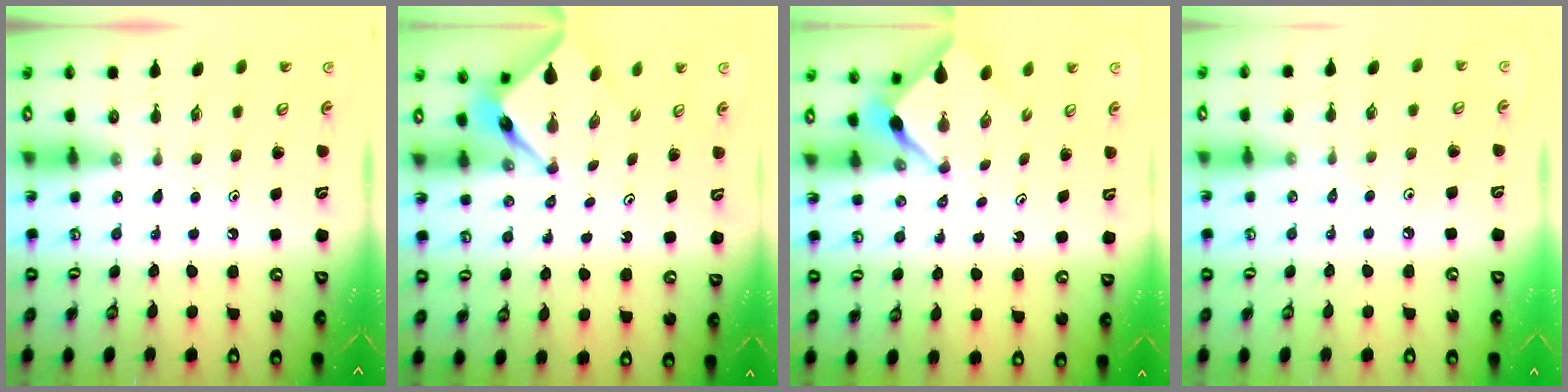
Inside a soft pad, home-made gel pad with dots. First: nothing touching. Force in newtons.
{"total": 3.5, "press": 3.5, "slide": 0.3}
{"total": 2.6, "press": 2.6, "slide": 0.3}
{"total": 1.7, "press": 1.7, "slide": 0.3}